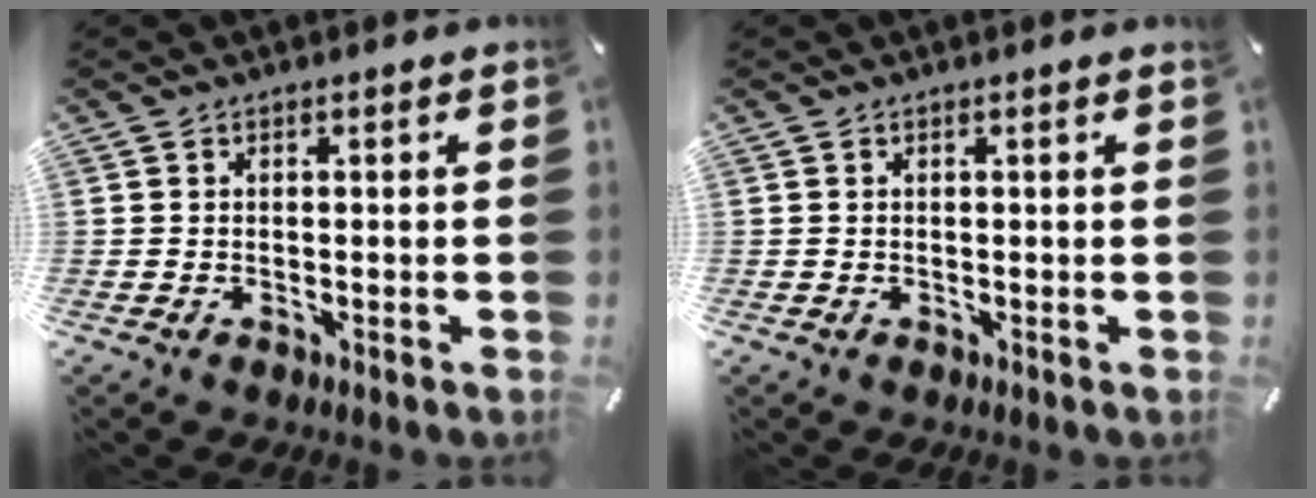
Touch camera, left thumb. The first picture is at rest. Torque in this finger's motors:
{"motor_torque": [-0.13, -0.25, 0.03, 0.05, 0.00]}